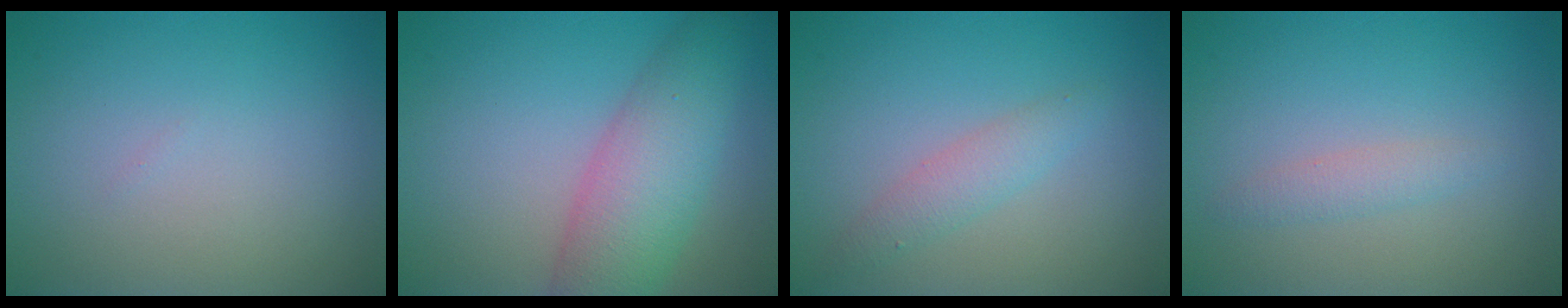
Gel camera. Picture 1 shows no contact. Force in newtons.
{"total": 6.7, "press": 6.7, "slide": 0.3}
{"total": 2.0, "press": 2.0, "slide": 0.0}
{"total": 1.4, "press": 1.4, "slide": 0.0}